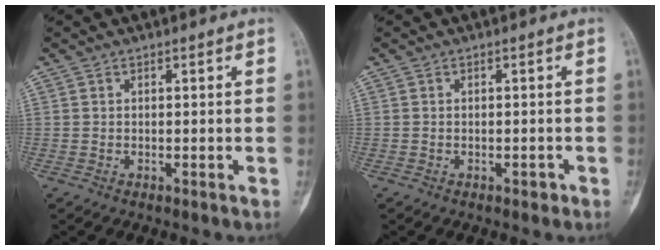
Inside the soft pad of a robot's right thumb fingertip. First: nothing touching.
{"total": 1.0, "force": [-0.6, 0.6, 0.6], "torque": [-0.006, 0.005, -0.008]}